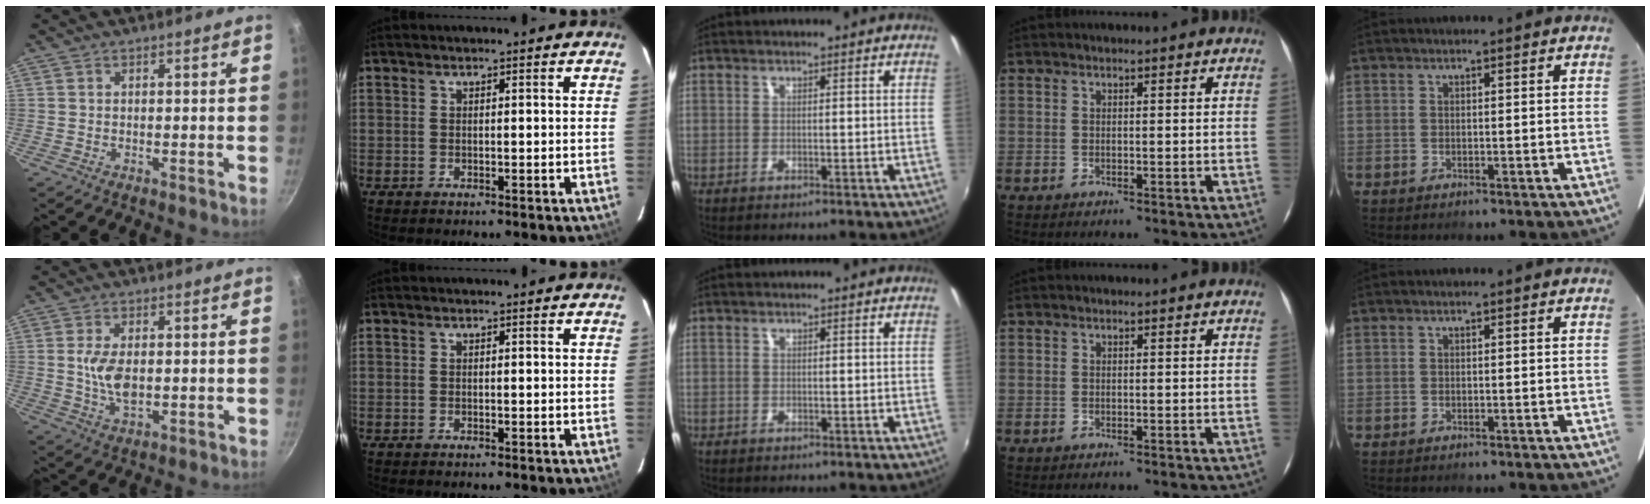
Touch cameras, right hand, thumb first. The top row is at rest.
{"thumb": {"total": 7.1, "force": [0.2, 3.9, 5.9], "torque": [-0.114, -0.008, 0.005]}, "middle": {"total": 0.8, "force": [-0.6, 0.5, 0.0], "torque": [-0.003, 0.001, -0.011]}}